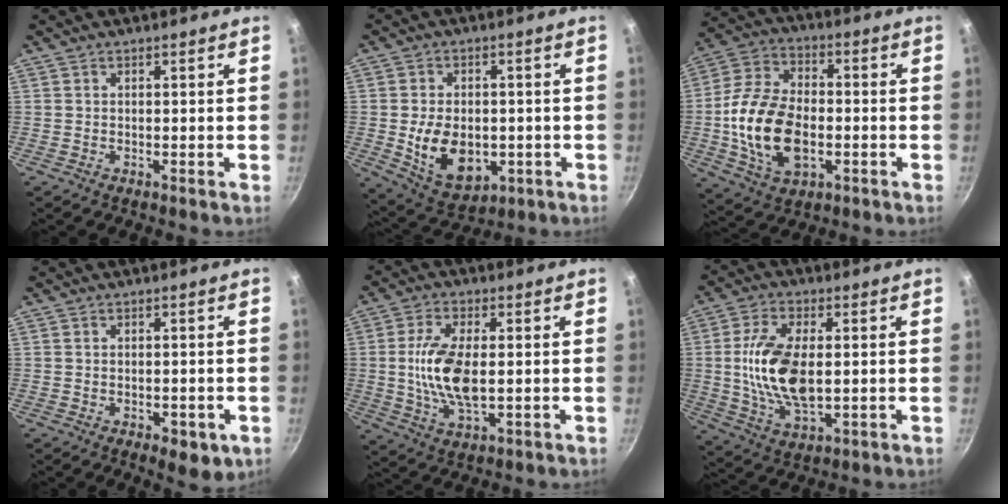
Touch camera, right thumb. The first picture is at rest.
{"total": 12.4, "force": [-1.8, 8.4, 8.9], "torque": [-0.127, -0.005, -0.008]}
{"total": 17.6, "force": [-2.8, 10.8, 13.7], "torque": [-0.251, 0.022, -0.053]}
{"total": 6.1, "force": [-2.2, 2.8, 4.9], "torque": [-0.054, -0.001, -0.023]}
{"total": 11.5, "force": [0.2, 5.3, 10.2], "torque": [-0.200, -0.003, 0.004]}
{"total": 14.2, "force": [0.5, 7.3, 12.2], "torque": [-0.233, 0.000, 0.012]}